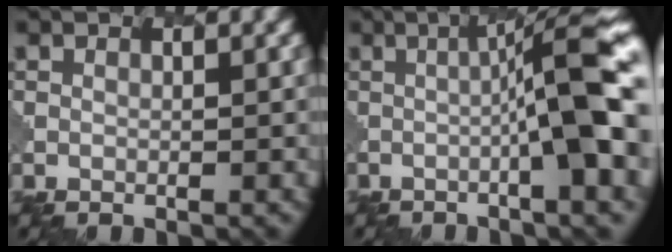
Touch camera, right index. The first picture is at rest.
{"total": 11.2, "force": [-1.0, 1.9, 11.0], "torque": [-0.131, 0.018, -0.020]}